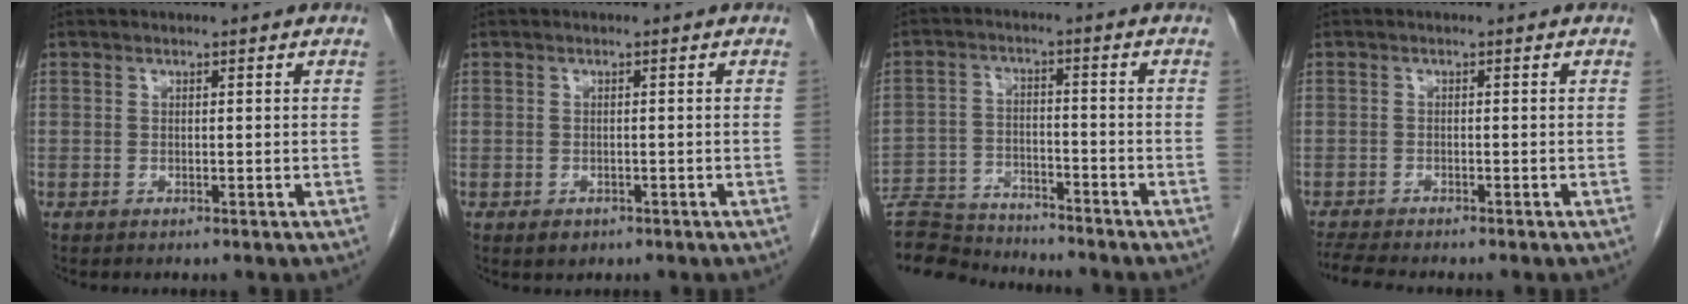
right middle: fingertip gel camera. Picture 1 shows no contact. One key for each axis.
{"total": 1.6, "fx": -0.9, "fy": 1.1, "fz": 0.7, "tx": -0.013, "ty": 0.001, "tz": -0.003}
{"total": 11.6, "fx": -11.3, "fy": 1.1, "fz": 2.6, "tx": -0.045, "ty": 0.000, "tz": -0.192}
{"total": 4.8, "fx": -4.3, "fy": 0.2, "fz": 2.0, "tx": -0.040, "ty": -0.015, "tz": -0.072}